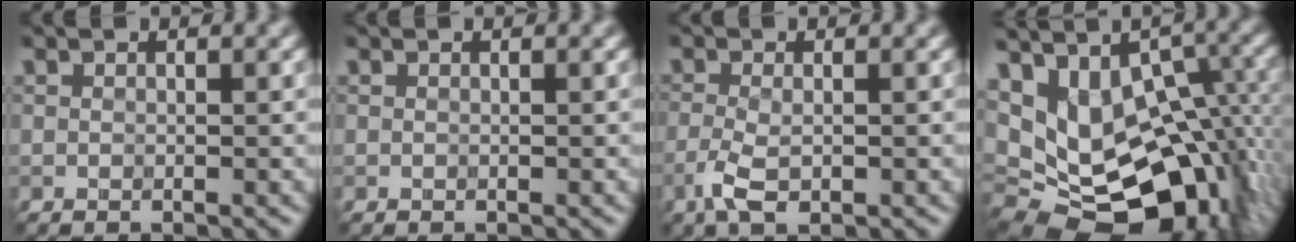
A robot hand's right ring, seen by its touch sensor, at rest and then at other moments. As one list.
[{"total": 0.0}, {"total": 2.7, "force": [-1.6, 0.9, 2.0], "torque": [-0.049, -0.009, -0.029]}, {"total": 14.6, "force": [-0.9, 9.2, 11.3], "torque": [-0.164, -0.012, 0.029]}]